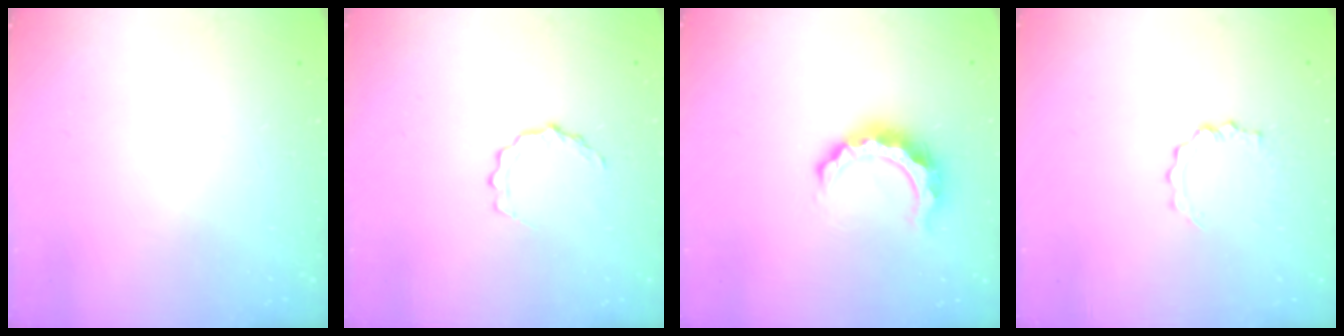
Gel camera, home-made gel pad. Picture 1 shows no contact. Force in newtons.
{"total": 5.7, "press": 5.7, "slide": 0.5}
{"total": 8.5, "press": 8.5, "slide": 0.6}
{"total": 3.6, "press": 3.6, "slide": 0.3}